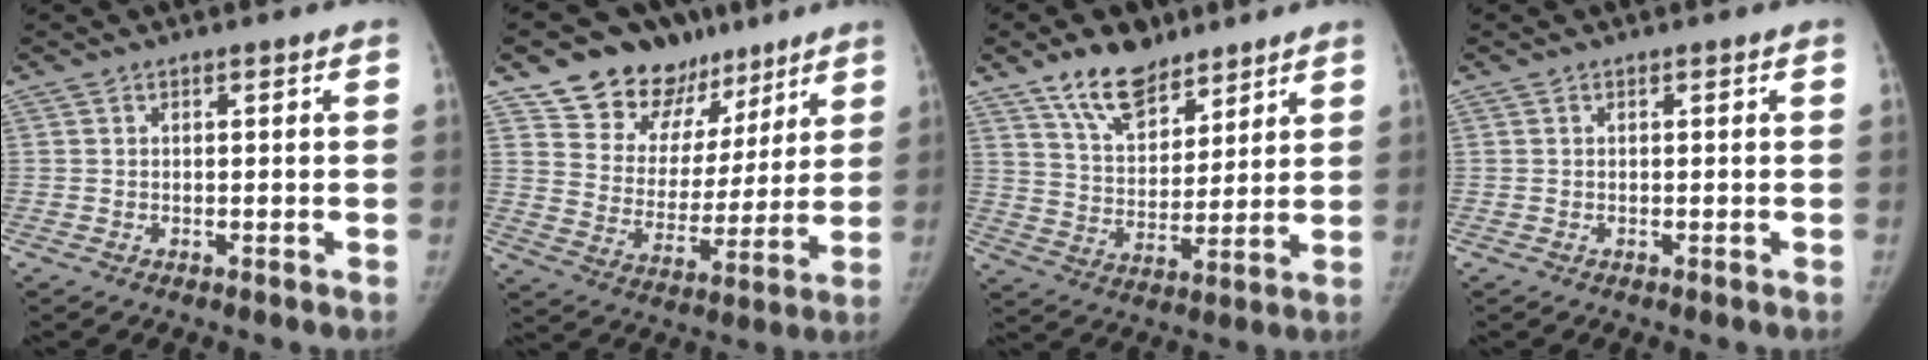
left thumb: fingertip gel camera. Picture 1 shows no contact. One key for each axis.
{"total": 17.7, "fx": 12.2, "fy": 11.5, "fz": 5.9, "tx": -0.031, "ty": -0.055, "tz": 0.201}
{"total": 12.2, "fx": 8.7, "fy": 6.3, "fz": 5.7, "tx": -0.068, "ty": -0.052, "tz": 0.159}
{"total": 0.0}